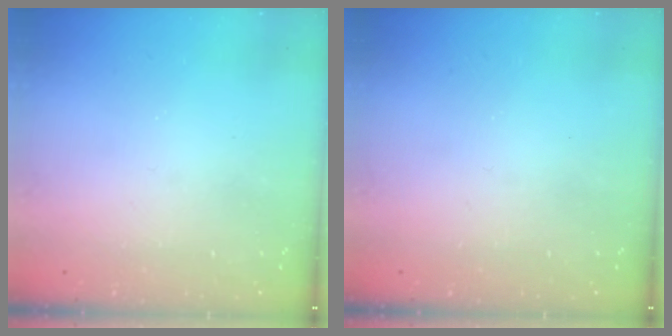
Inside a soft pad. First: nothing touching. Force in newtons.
{"total": 0.0}